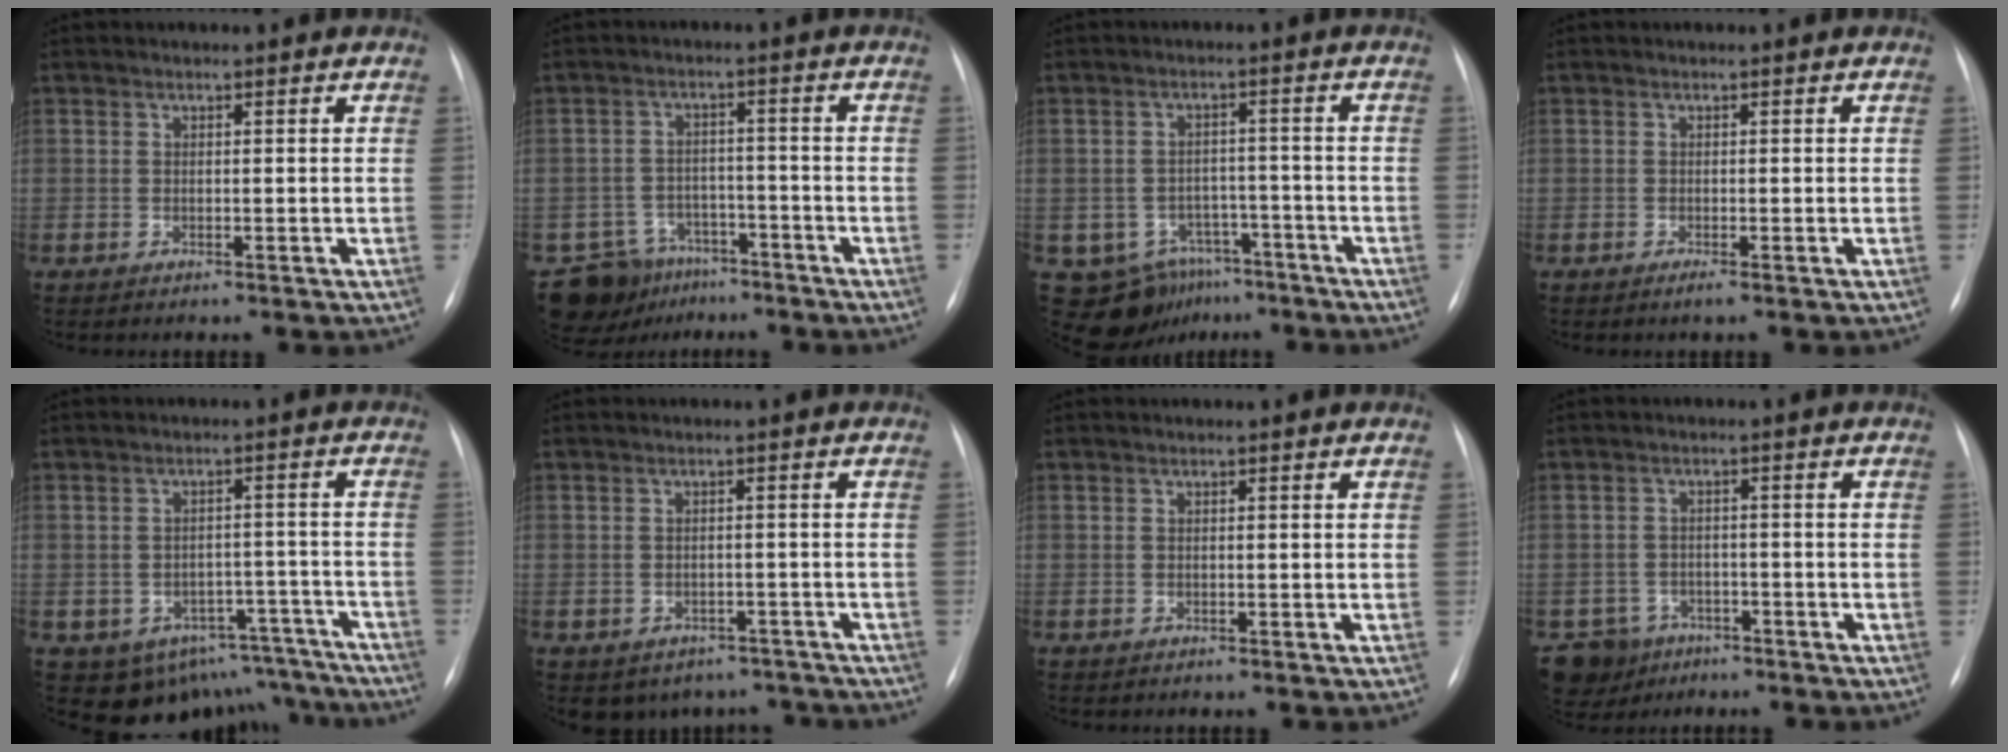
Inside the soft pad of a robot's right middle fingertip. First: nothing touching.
{"total": 9.4, "force": [-6.9, 6.2, 1.2], "torque": [-0.028, 0.018, -0.101]}
{"total": 9.2, "force": [-6.0, 6.7, 2.3], "torque": [-0.032, 0.021, -0.081]}
{"total": 0.7, "force": [-0.5, -0.1, 0.5], "torque": [-0.010, -0.002, -0.009]}
{"total": 12.3, "force": [-9.6, 7.2, 2.3], "torque": [-0.013, 0.044, -0.108]}
{"total": 7.0, "force": [-5.6, 4.2, 0.7], "torque": [0.007, 0.019, -0.063]}
{"total": 0.0}
{"total": 6.2, "force": [-4.2, 4.5, 0.2], "torque": [-0.002, 0.005, -0.065]}